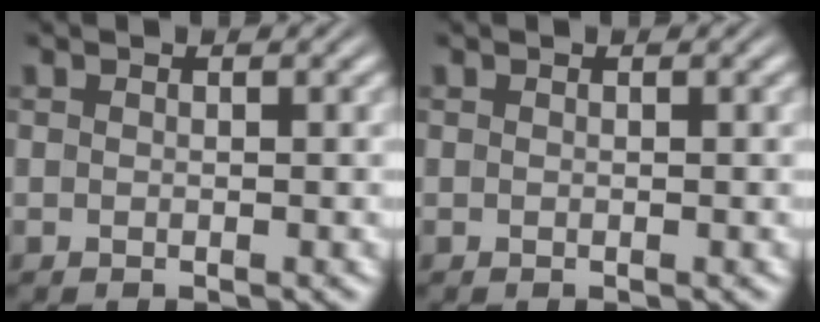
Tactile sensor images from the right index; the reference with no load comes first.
{"total": 0.0}